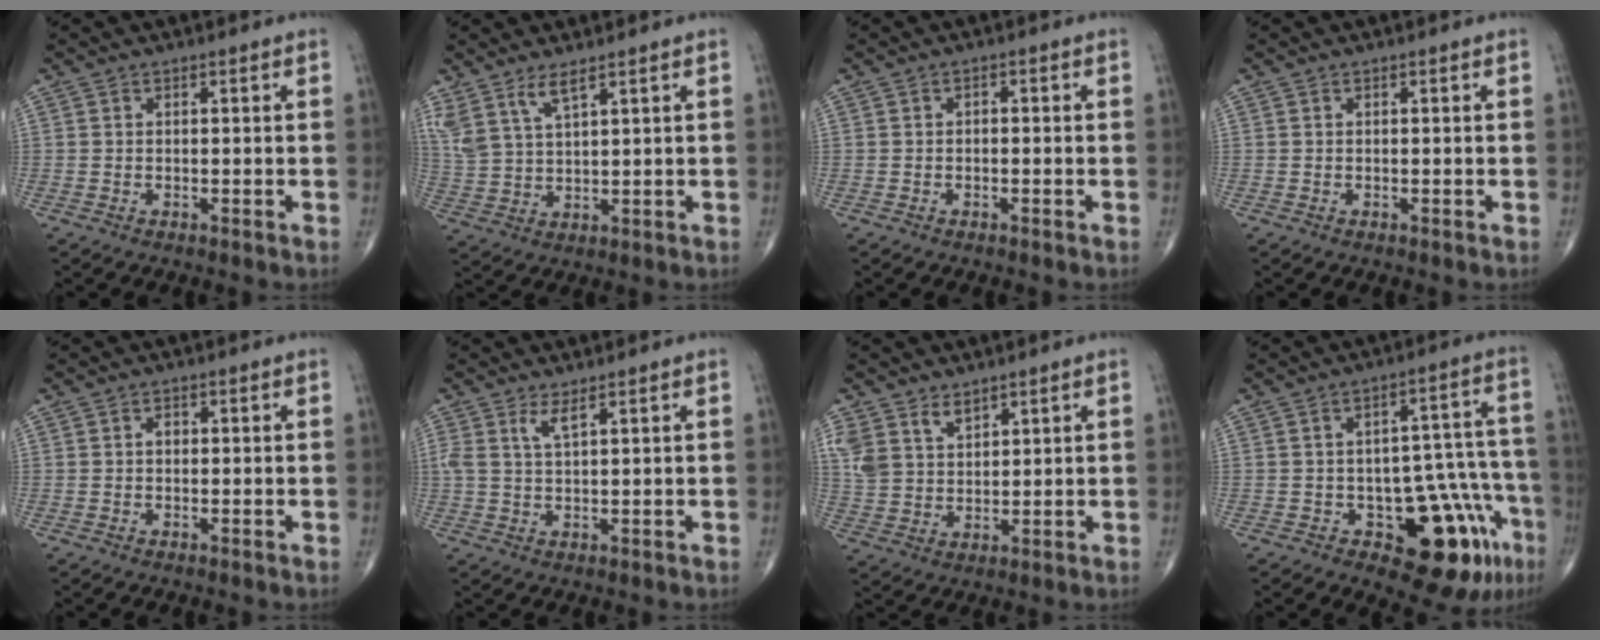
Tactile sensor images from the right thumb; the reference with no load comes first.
{"total": 6.7, "force": [4.7, 1.9, 4.5], "torque": [-0.102, -0.018, 0.105]}
{"total": 0.8, "force": [-0.2, 0.5, 0.5], "torque": [-0.003, 0.004, -0.008]}
{"total": 0.0}
{"total": 1.1, "force": [0.0, 0.8, 0.7], "torque": [-0.006, 0.003, -0.003]}
{"total": 2.8, "force": [1.6, 0.5, 2.3], "torque": [-0.053, -0.007, 0.038]}
{"total": 6.8, "force": [4.4, 4.1, 3.2], "torque": [-0.050, -0.020, 0.096]}
{"total": 16.0, "force": [-7.7, 7.0, 12.1], "torque": [-0.101, 0.058, -0.091]}